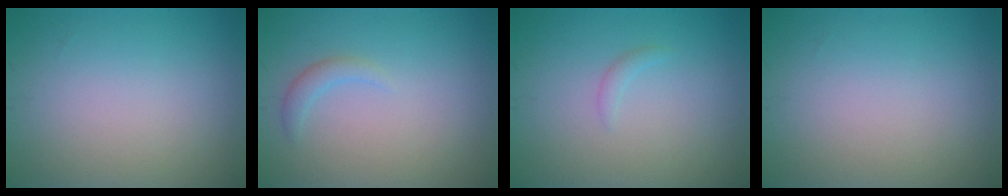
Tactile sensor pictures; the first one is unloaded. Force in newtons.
{"total": 1.3, "press": 1.3, "slide": 0.1}
{"total": 0.7, "press": 0.7, "slide": 0.1}
{"total": 0.0}